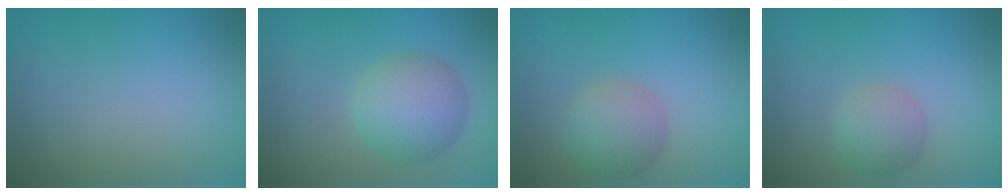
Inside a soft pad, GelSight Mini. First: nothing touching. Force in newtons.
{"total": 5.2, "press": 5.2, "slide": 0.1}
{"total": 3.4, "press": 3.4, "slide": 0.2}
{"total": 2.6, "press": 2.6, "slide": 0.1}